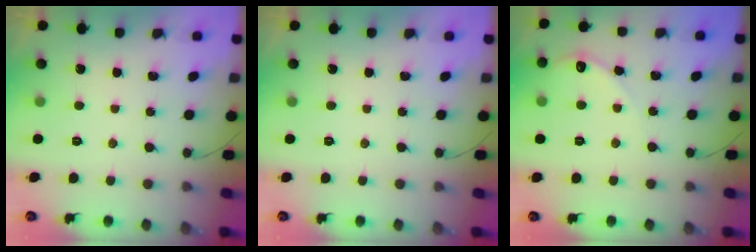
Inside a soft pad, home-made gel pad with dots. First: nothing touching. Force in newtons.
{"total": 0.0}
{"total": 4.8, "press": 4.8, "slide": 0.5}